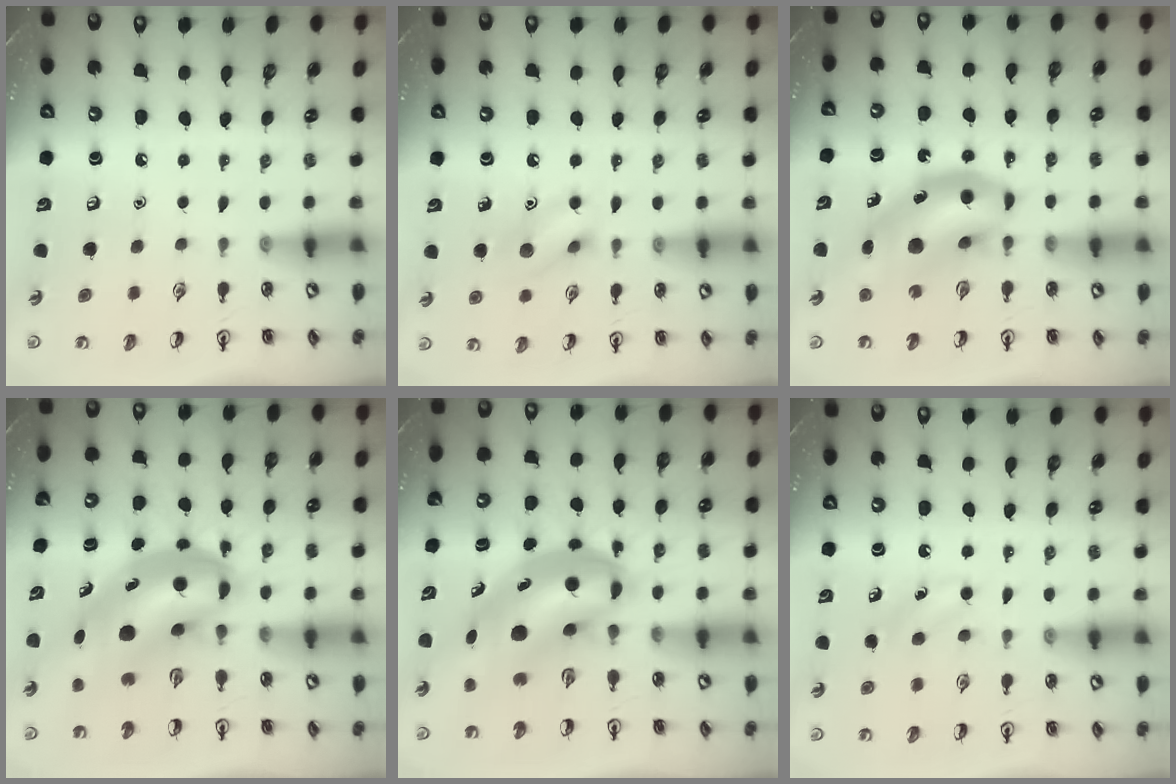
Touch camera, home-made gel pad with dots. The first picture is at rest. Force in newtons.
{"total": 8.8, "press": 8.8, "slide": 0.4}
{"total": 12.4, "press": 11.8, "slide": 3.6}
{"total": 8.1, "press": 7.7, "slide": 2.4}
{"total": 8.1, "press": 7.7, "slide": 2.4}
{"total": 3.4, "press": 3.2, "slide": 1.1}